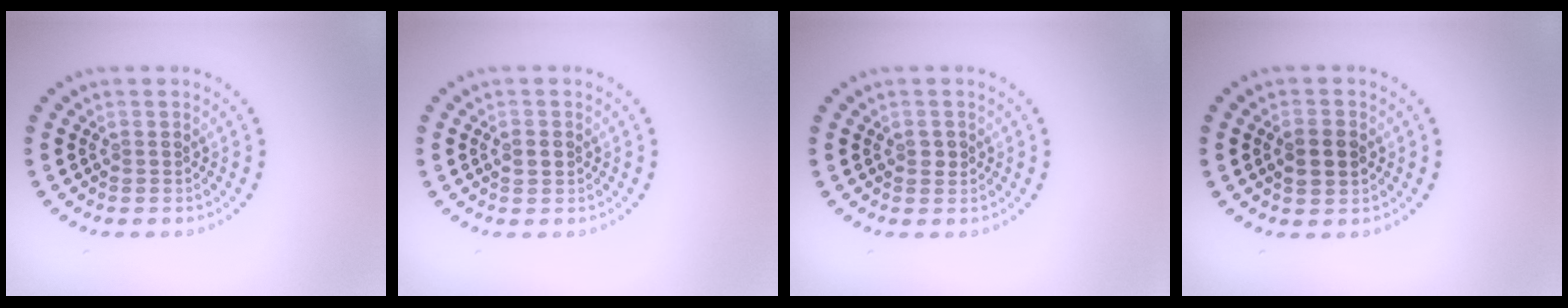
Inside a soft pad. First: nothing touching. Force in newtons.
{"total": 1.4, "press": 1.4, "slide": 0.1}
{"total": 1.0, "press": 1.0, "slide": 0.1}
{"total": 2.4, "press": 2.4, "slide": 0.2}